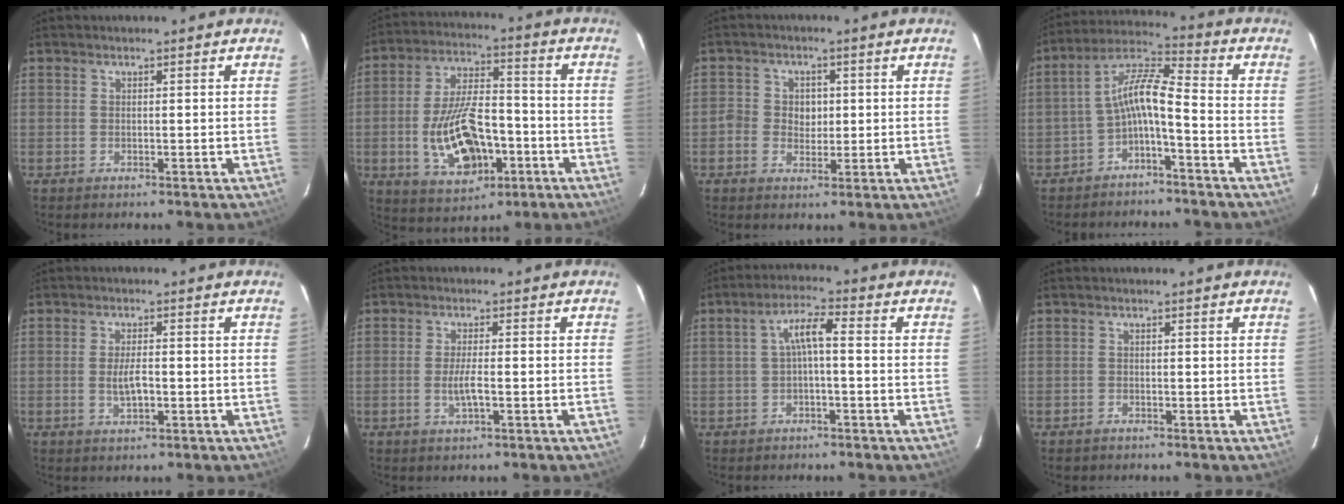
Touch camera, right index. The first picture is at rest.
{"total": 15.4, "force": [-4.6, 8.0, 12.4], "torque": [-0.248, 0.003, -0.061]}
{"total": 4.4, "force": [-0.3, 4.1, 1.4], "torque": [-0.032, 0.014, -0.011]}
{"total": 7.7, "force": [-3.3, 1.5, 6.8], "torque": [-0.162, 0.021, -0.063]}
{"total": 3.4, "force": [-0.8, 1.2, 3.1], "torque": [-0.058, -0.005, -0.011]}
{"total": 3.5, "force": [-1.2, 0.4, 3.3], "torque": [-0.064, -0.007, -0.020]}
{"total": 4.6, "force": [-0.5, 1.0, 4.4], "torque": [-0.089, 0.014, -0.007]}
{"total": 0.9, "force": [-0.7, 0.6, 0.0], "torque": [-0.004, 0.003, -0.012]}